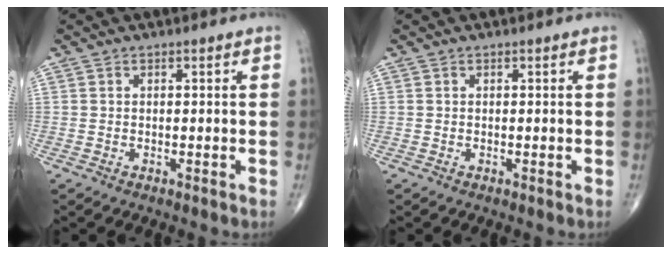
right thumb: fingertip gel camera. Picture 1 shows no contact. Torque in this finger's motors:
{"motor_torque": [0.00, 0.00, -0.01, 0.01, 0.01]}